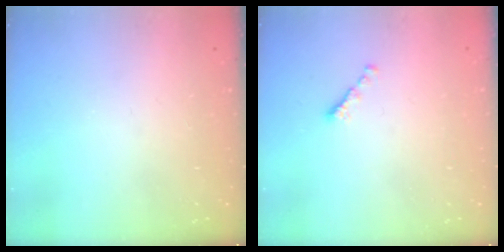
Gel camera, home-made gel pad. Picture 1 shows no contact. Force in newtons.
{"total": 1.5, "press": 1.4, "slide": 0.5}